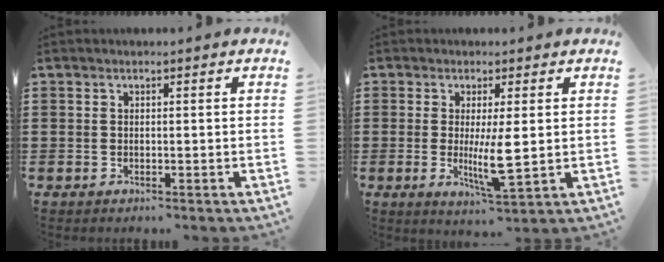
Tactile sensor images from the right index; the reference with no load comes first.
{"total": 6.0, "force": [-0.2, 0.8, 6.0], "torque": [-0.113, -0.019, -0.009]}